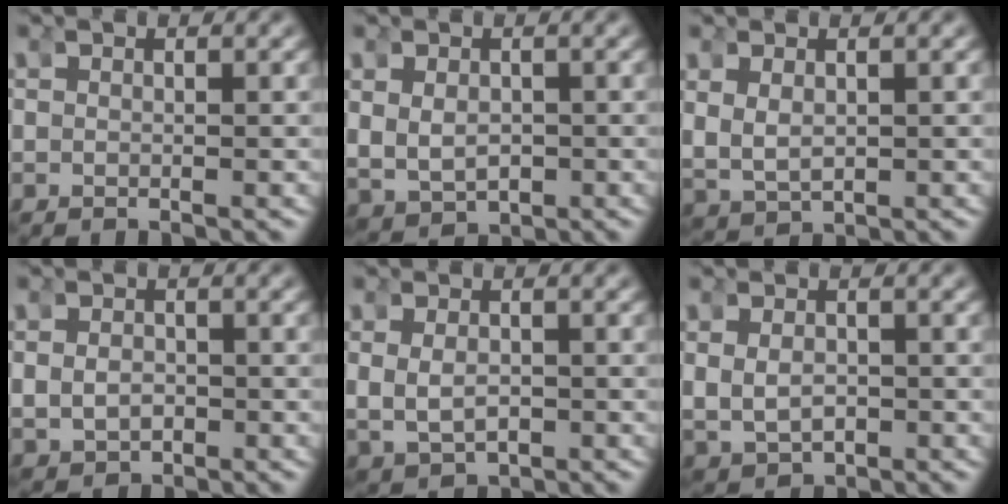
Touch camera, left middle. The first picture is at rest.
{"total": 3.4, "force": [-0.3, 3.4, 0.1], "torque": [-0.021, -0.018, 0.004]}
{"total": 2.3, "force": [0.5, 2.3, -0.1], "torque": [-0.031, -0.014, 0.017]}
{"total": 1.9, "force": [0.3, 1.6, -0.9], "torque": [0.003, -0.010, 0.011]}
{"total": 2.0, "force": [0.1, 2.0, 0.0], "torque": [-0.018, -0.011, 0.009]}
{"total": 2.7, "force": [0.0, 2.7, -0.1], "torque": [-0.019, -0.015, 0.007]}